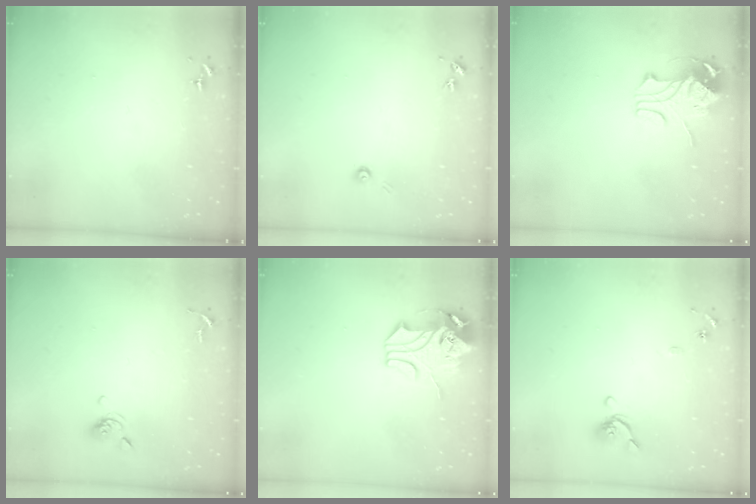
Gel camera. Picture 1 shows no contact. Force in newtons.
{"total": 3.3, "press": 3.3, "slide": 0.2}
{"total": 10.3, "press": 10.2, "slide": 0.9}
{"total": 6.0, "press": 5.9, "slide": 1.2}
{"total": 10.3, "press": 10.2, "slide": 1.7}
{"total": 7.9, "press": 7.7, "slide": 1.4}